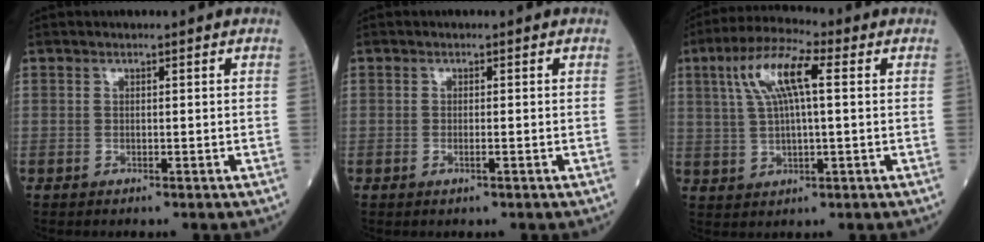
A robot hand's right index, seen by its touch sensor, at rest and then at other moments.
{"total": 0.8, "force": [-0.4, 0.0, 0.7], "torque": [-0.017, 0.000, -0.005]}
{"total": 9.3, "force": [2.7, 1.9, 8.7], "torque": [-0.181, 0.023, 0.051]}